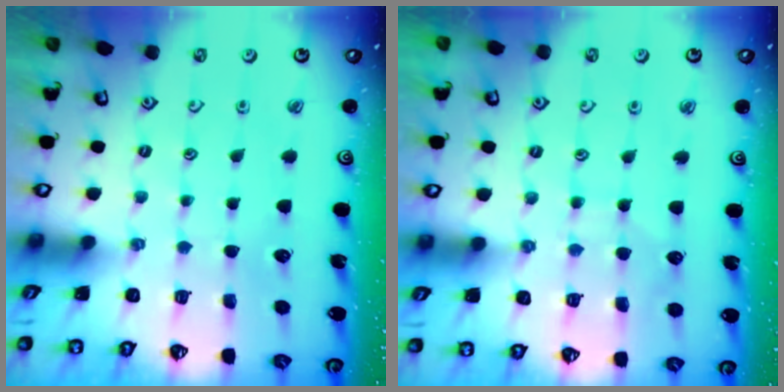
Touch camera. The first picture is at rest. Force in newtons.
{"total": 6.0, "press": 6.0, "slide": 0.6}